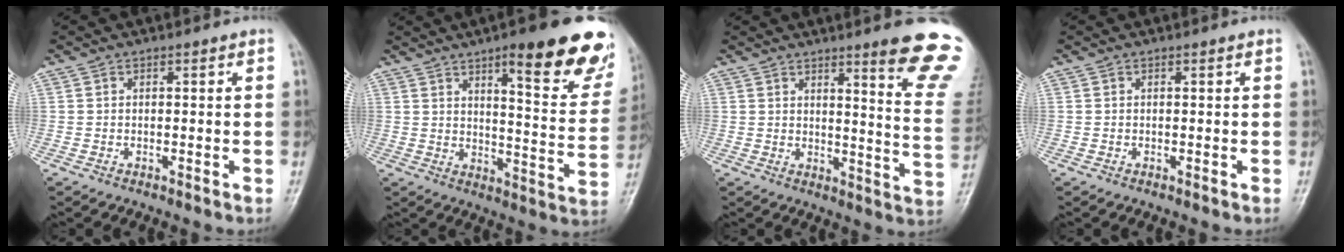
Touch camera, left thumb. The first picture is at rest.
{"total": 20.9, "force": [12.6, 4.8, 16.0], "torque": [-0.172, -0.060, 0.160]}
{"total": 15.7, "force": [10.9, 1.0, 11.2], "torque": [-0.109, -0.083, 0.127]}
{"total": 0.0}